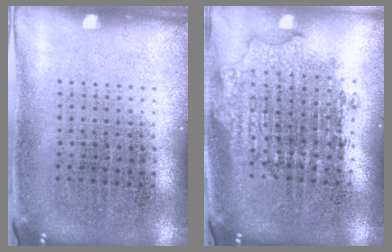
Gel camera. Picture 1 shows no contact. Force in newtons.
{"total": 1.8, "press": 1.4, "slide": 1.1}